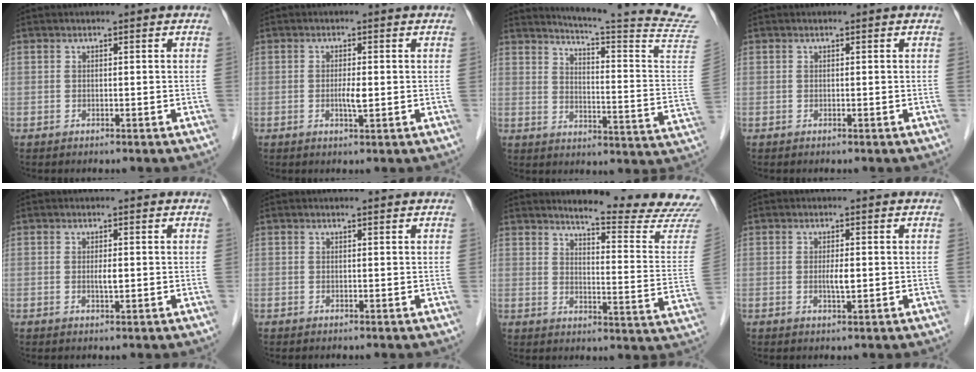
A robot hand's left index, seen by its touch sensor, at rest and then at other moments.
{"total": 2.0, "force": [-0.1, 0.2, 2.0], "torque": [-0.039, -0.002, -0.001]}
{"total": 20.7, "force": [19.3, -3.2, 6.7], "torque": [-0.117, -0.153, 0.226]}
{"total": 0.0}
{"total": 1.4, "force": [0.2, 0.2, 1.3], "torque": [-0.026, 0.000, 0.004]}
{"total": 0.9, "force": [0.8, -0.1, 0.1], "torque": [-0.010, -0.001, 0.011]}
{"total": 16.4, "force": [15.8, -1.6, 4.2], "torque": [-0.063, -0.125, 0.178]}
{"total": 1.9, "force": [0.1, 0.3, 1.9], "torque": [-0.037, -0.002, 0.002]}